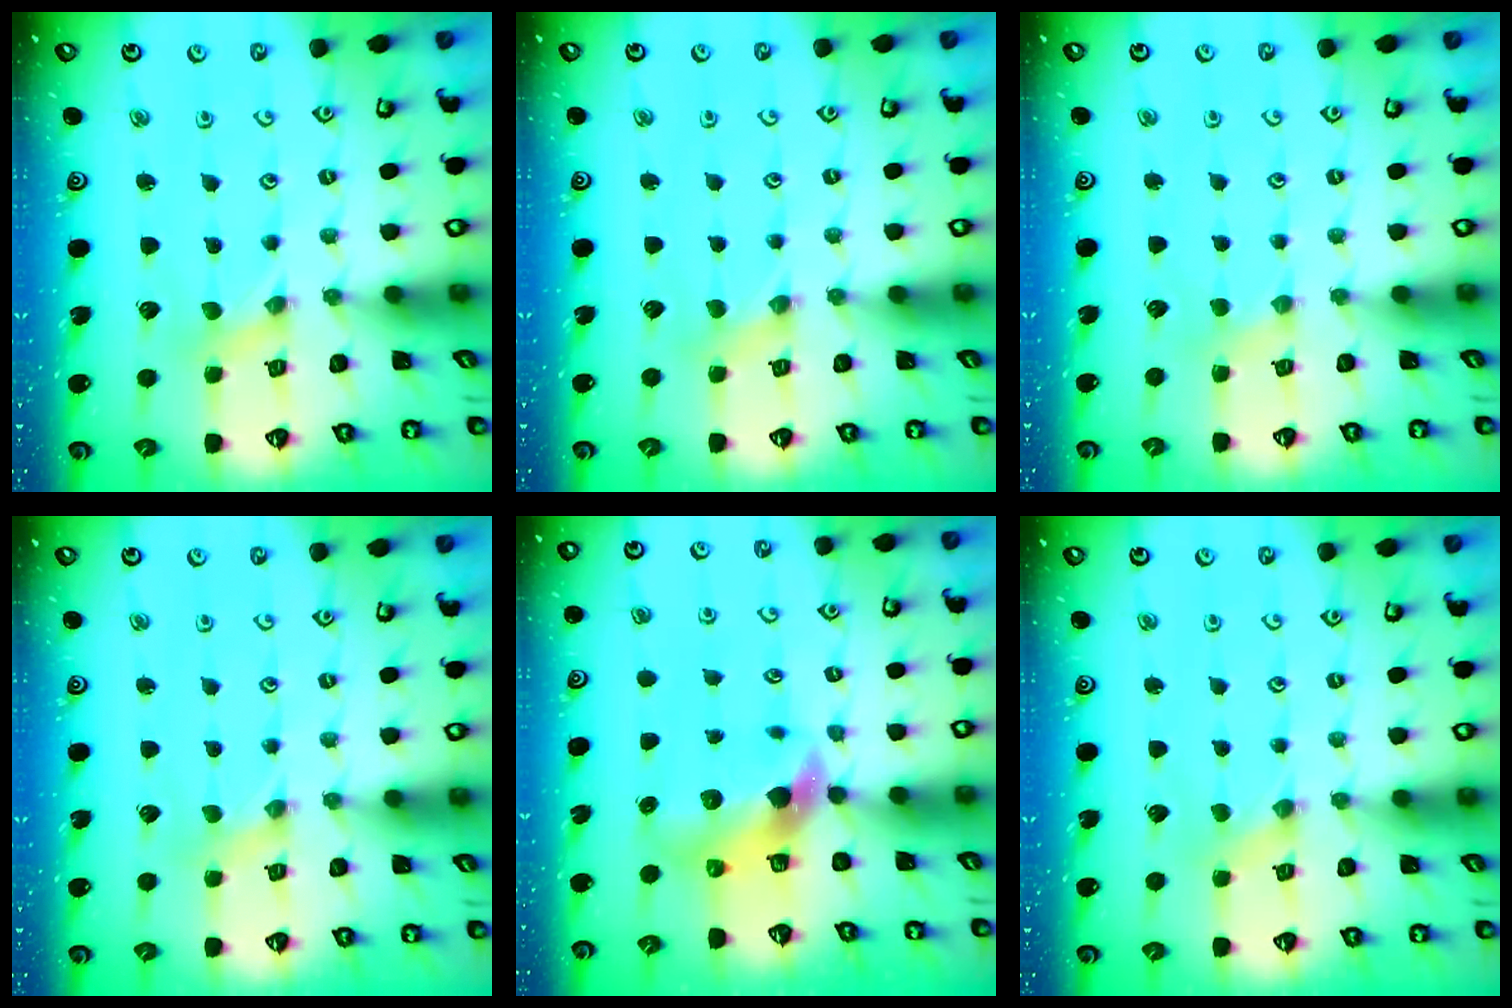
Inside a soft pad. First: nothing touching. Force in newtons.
{"total": 2.9, "press": 2.9, "slide": 0.6}
{"total": 1.8, "press": 1.7, "slide": 0.4}
{"total": 0.0}
{"total": 7.4, "press": 7.3, "slide": 1.0}
{"total": 0.0}